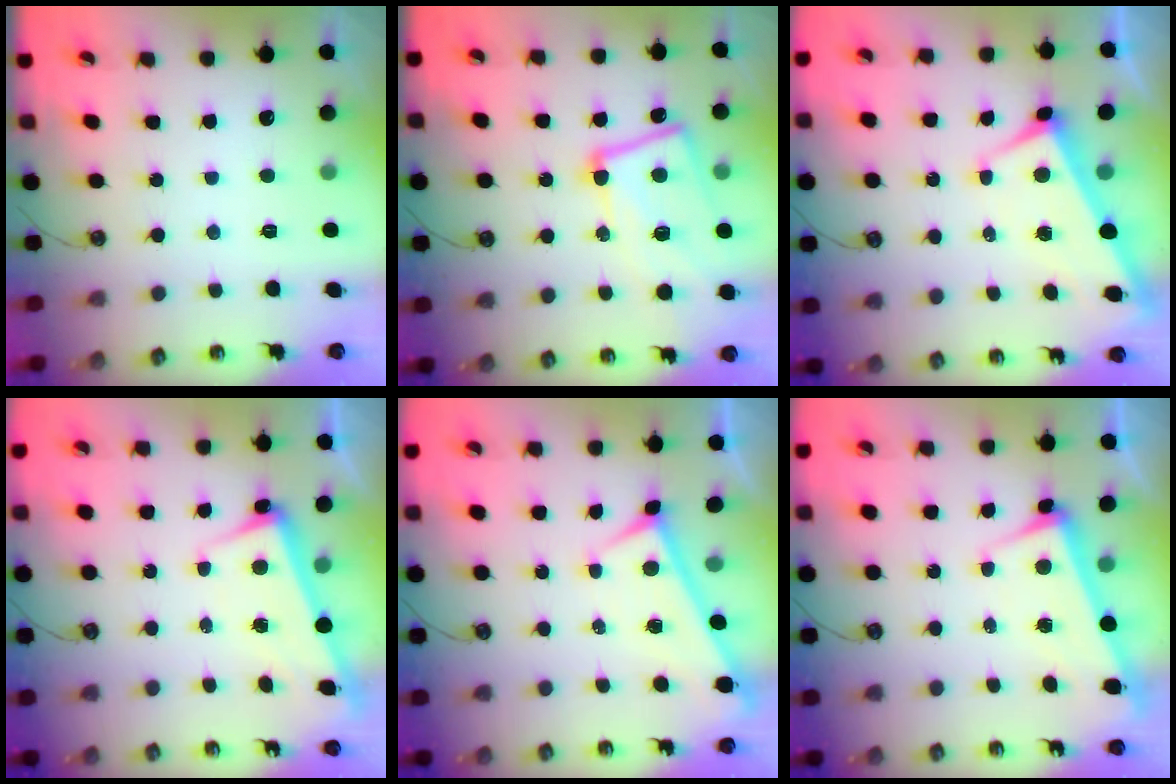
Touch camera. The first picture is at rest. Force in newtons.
{"total": 12.9, "press": 12.7, "slide": 2.1}
{"total": 3.0, "press": 2.9, "slide": 0.9}
{"total": 2.6, "press": 2.4, "slide": 1.0}
{"total": 0.0}
{"total": 3.2, "press": 3.1, "slide": 1.0}